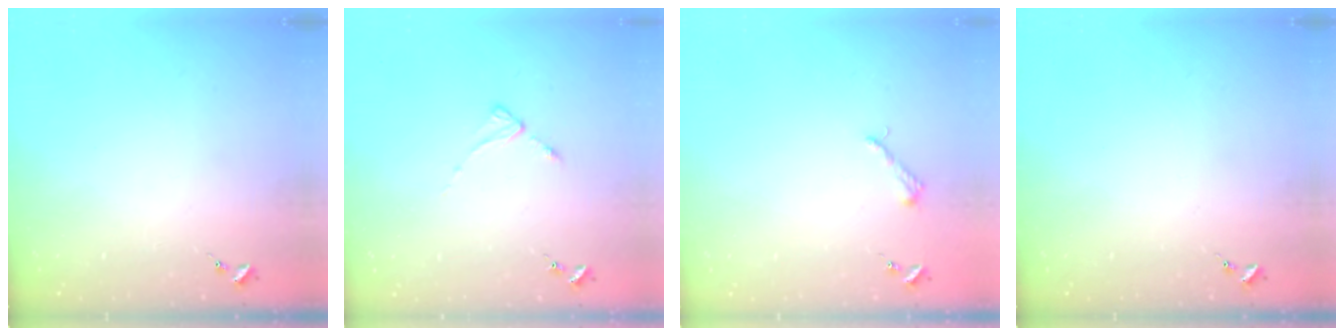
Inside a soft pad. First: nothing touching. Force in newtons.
{"total": 2.6, "press": 2.6, "slide": 0.3}
{"total": 3.6, "press": 3.6, "slide": 0.4}
{"total": 0.0}